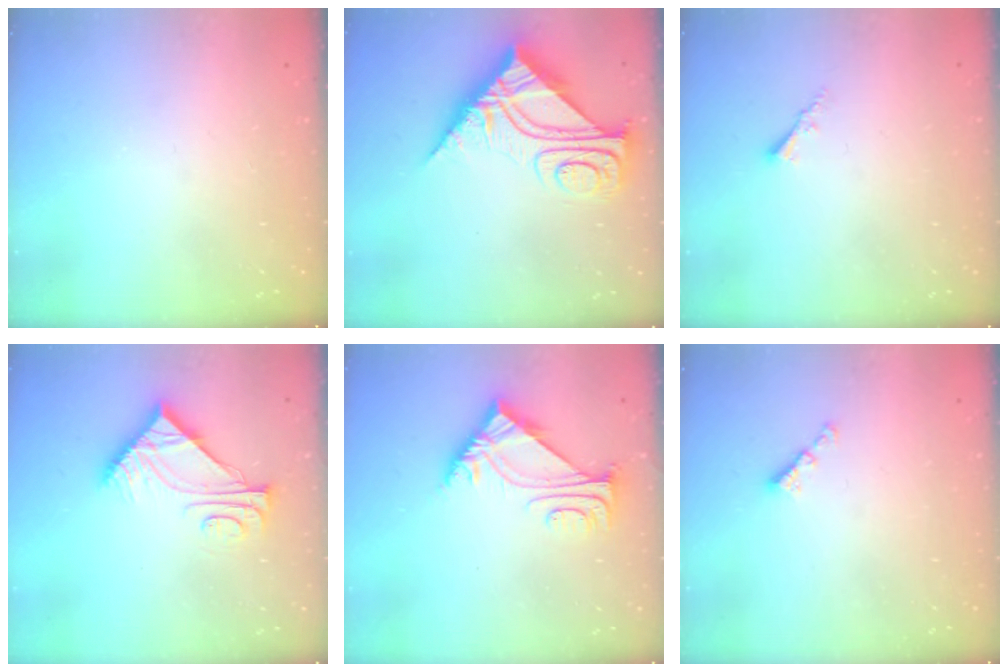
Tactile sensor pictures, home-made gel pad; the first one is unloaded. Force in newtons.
{"total": 12.1, "press": 12.1, "slide": 1.2}
{"total": 2.1, "press": 2.1, "slide": 0.3}
{"total": 9.8, "press": 9.8, "slide": 0.4}
{"total": 6.2, "press": 6.2, "slide": 0.2}
{"total": 2.5, "press": 2.5, "slide": 0.4}